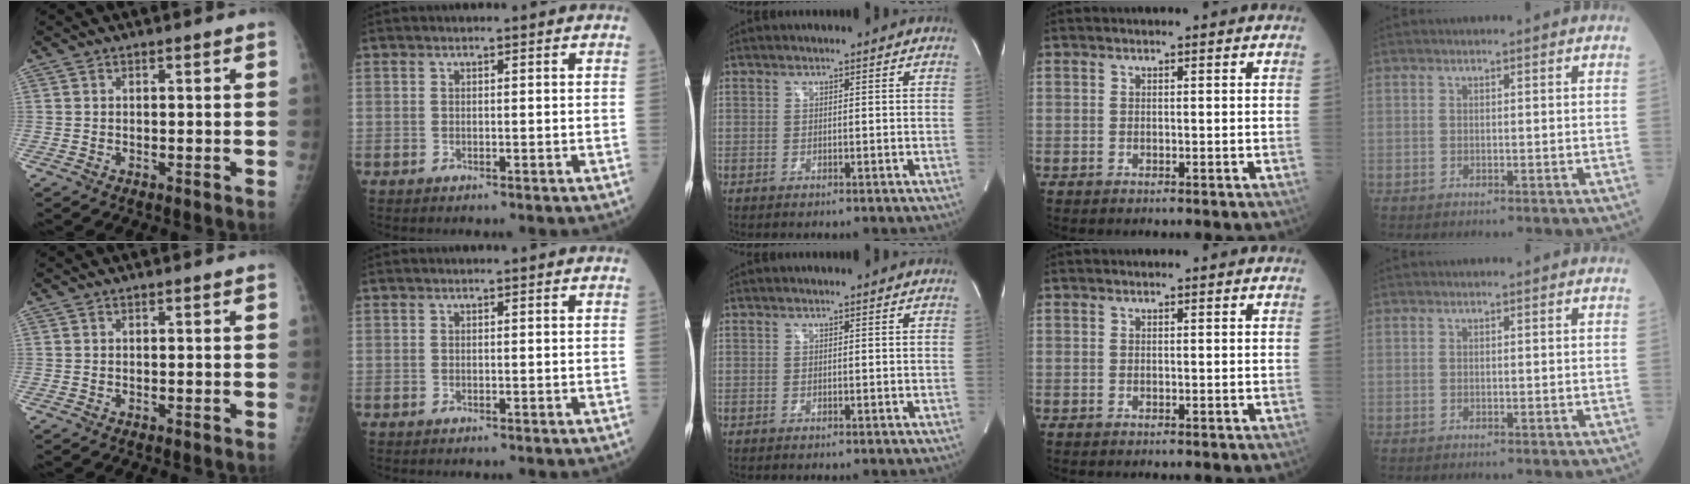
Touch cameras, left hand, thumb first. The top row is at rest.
{}